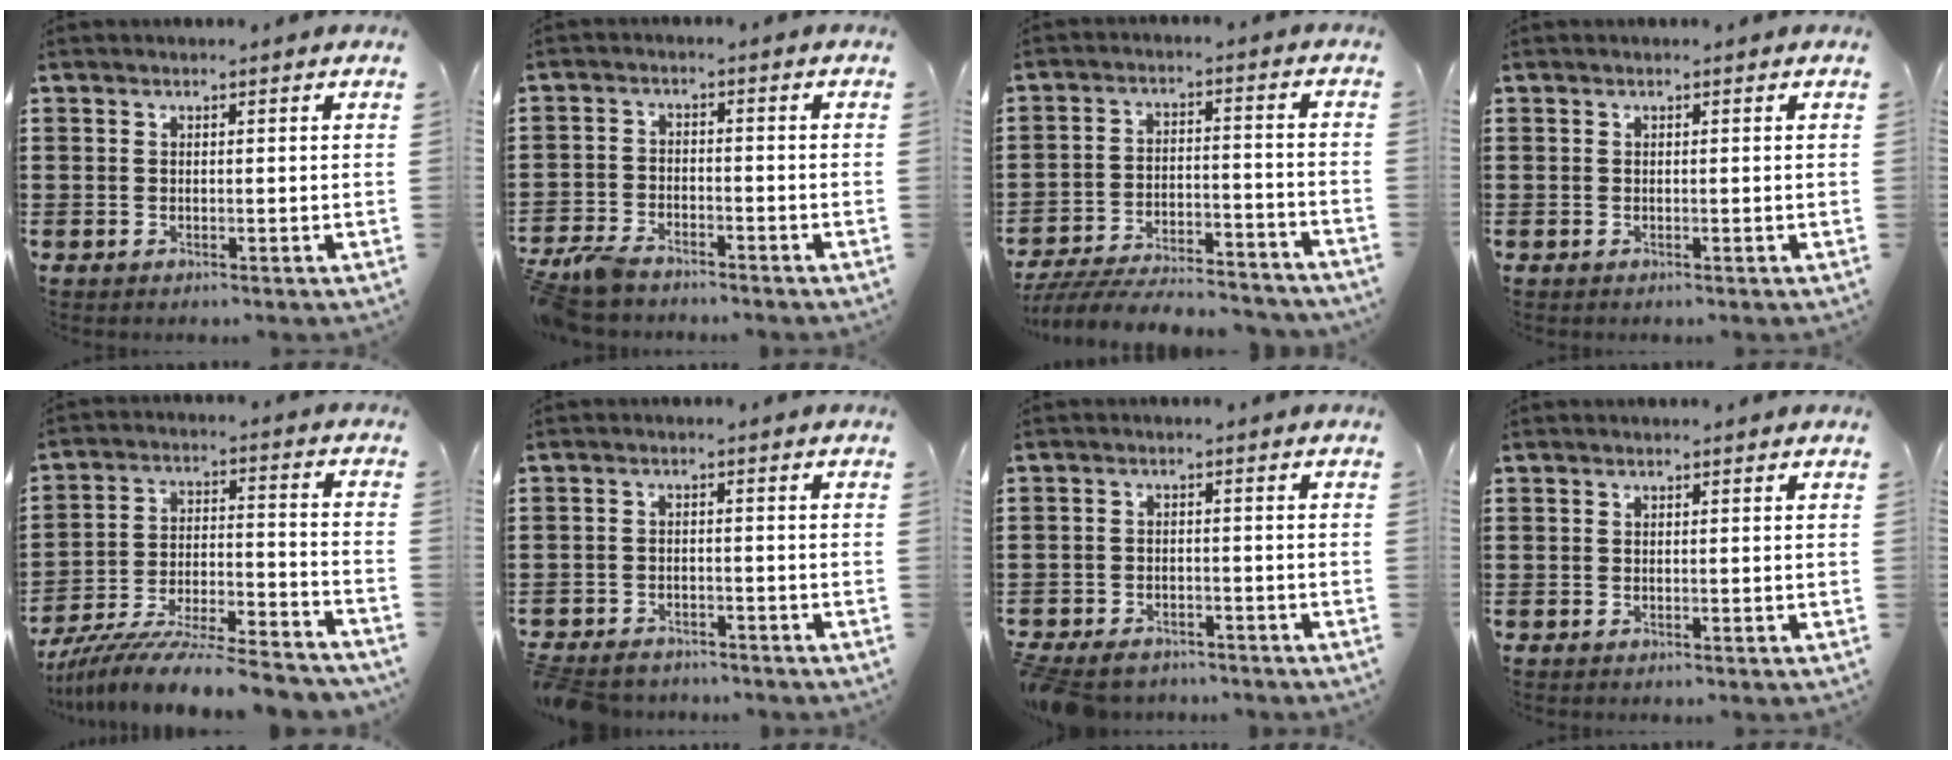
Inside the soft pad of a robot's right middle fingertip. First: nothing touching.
{"total": 4.3, "force": [-4.0, 1.2, 1.1], "torque": [-0.047, -0.002, -0.090]}
{"total": 7.1, "force": [-6.8, 0.8, 1.9], "torque": [-0.035, 0.007, -0.133]}
{"total": 0.0}
{"total": 9.9, "force": [-9.2, 0.1, 3.4], "torque": [-0.052, 0.009, -0.182]}
{"total": 2.8, "force": [-2.7, 0.7, 0.1], "torque": [-0.016, -0.001, -0.062]}
{"total": 3.4, "force": [-3.2, 1.1, 0.4], "torque": [-0.019, 0.004, -0.070]}
{"total": 0.0}